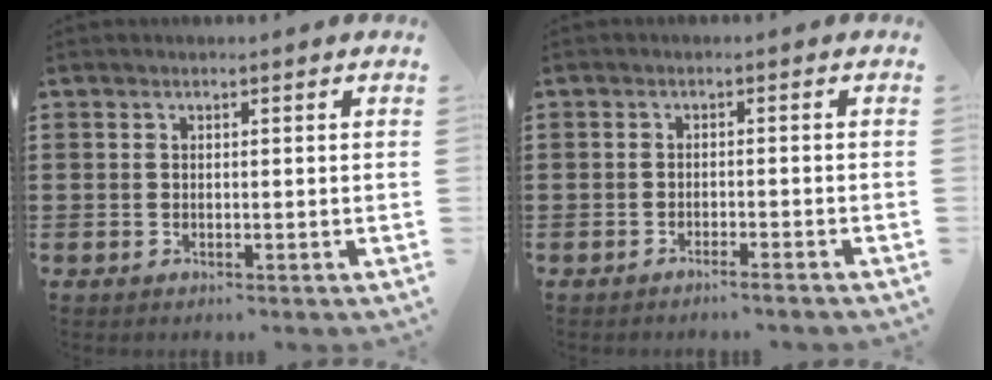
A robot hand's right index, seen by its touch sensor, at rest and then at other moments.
{"total": 1.5, "force": [-1.4, -0.3, 0.6], "torque": [-0.010, 0.000, -0.027]}